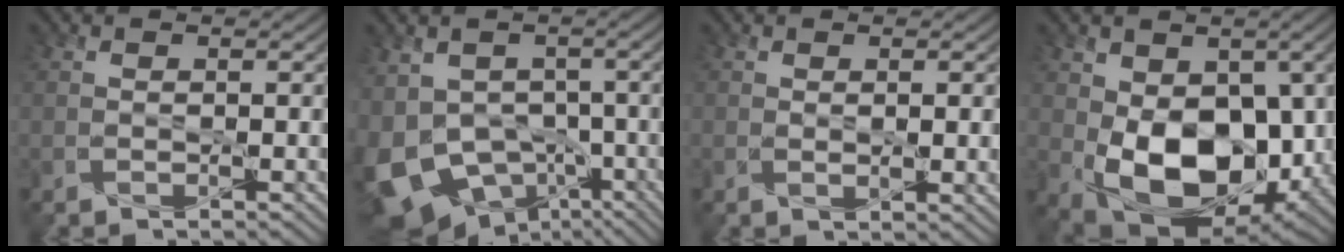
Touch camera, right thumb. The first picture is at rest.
{"total": 13.3, "force": [-4.5, 9.8, 7.7], "torque": [-0.189, -0.028, -0.073]}
{"total": 2.7, "force": [0.2, 0.8, 2.5], "torque": [-0.043, -0.004, 0.007]}
{"total": 12.4, "force": [-1.0, 8.4, 9.1], "torque": [-0.167, -0.033, -0.014]}